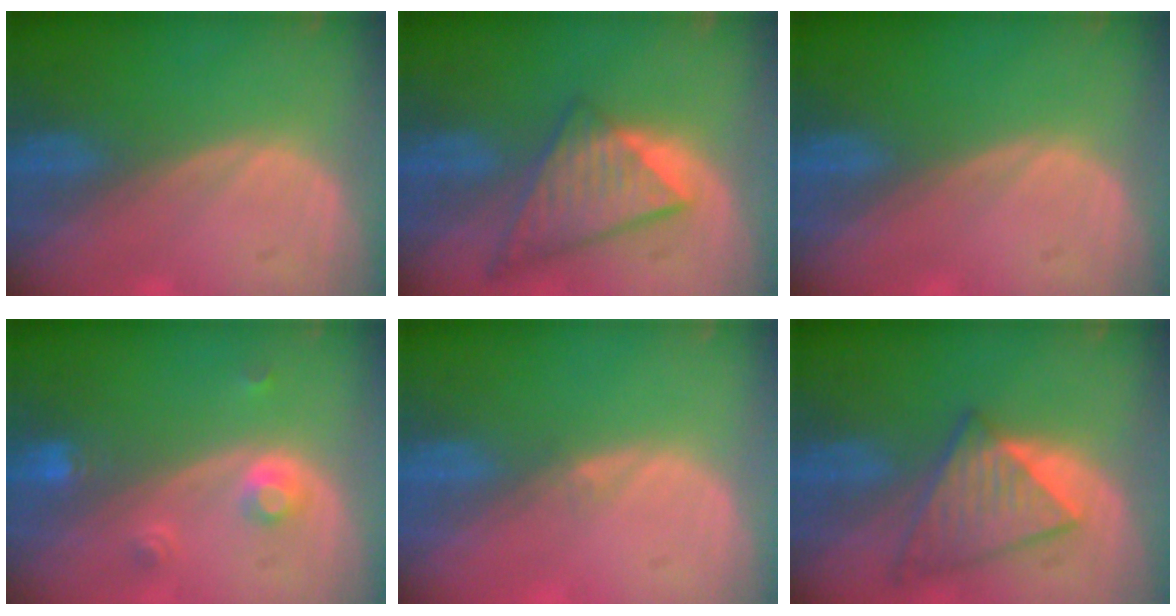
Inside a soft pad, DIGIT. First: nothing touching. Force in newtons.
{"total": 9.0, "press": 7.9, "slide": 4.4}
{"total": 0.0}
{"total": 3.1, "press": 2.8, "slide": 1.2}
{"total": 0.6, "press": 0.5, "slide": 0.4}
{"total": 7.2, "press": 7.0, "slide": 1.7}